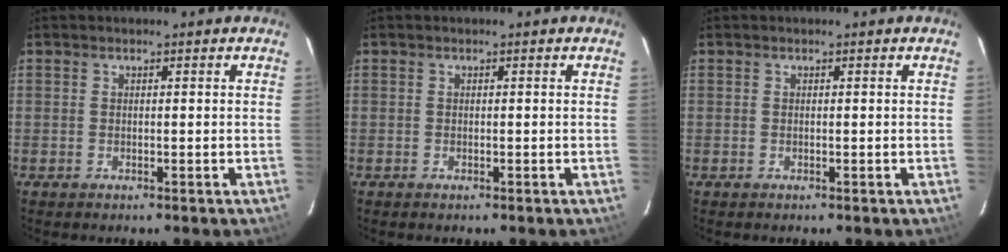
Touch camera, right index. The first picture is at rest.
{"total": 0.0}
{"total": 0.0}